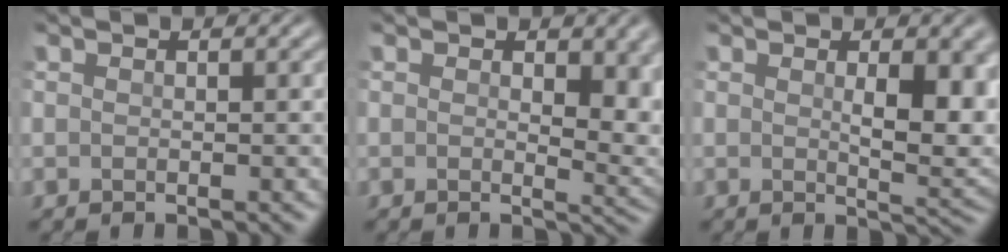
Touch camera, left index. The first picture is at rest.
{"total": 5.3, "force": [1.2, 2.5, 4.6], "torque": [-0.043, -0.009, 0.022]}
{"total": 5.9, "force": [0.9, 1.9, 5.5], "torque": [-0.073, -0.009, 0.024]}